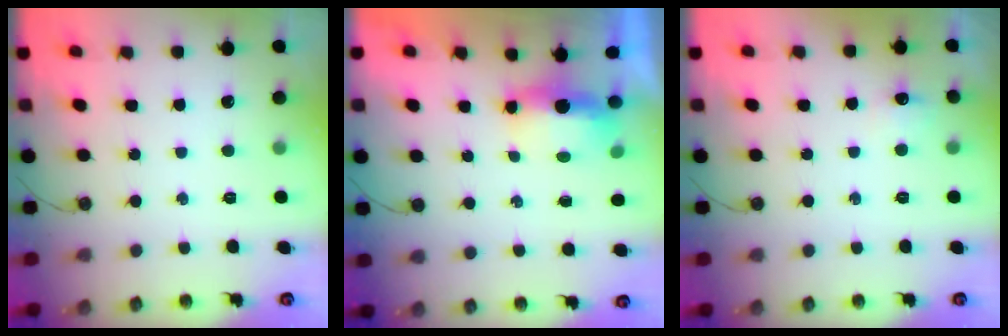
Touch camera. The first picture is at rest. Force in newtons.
{"total": 5.7, "press": 5.6, "slide": 0.9}
{"total": 6.0, "press": 6.0, "slide": 0.8}